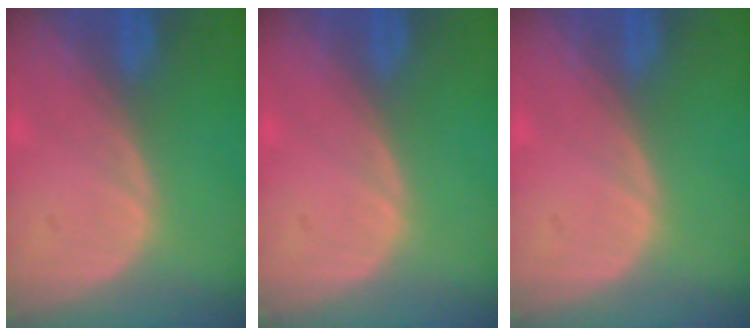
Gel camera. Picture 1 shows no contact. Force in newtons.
{"total": 0.0}
{"total": 0.0}